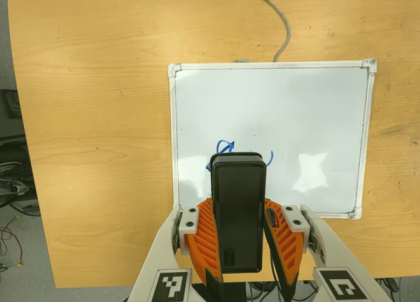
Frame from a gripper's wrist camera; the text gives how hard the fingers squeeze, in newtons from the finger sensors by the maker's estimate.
{"total": 6.6, "left": 5.9, "right": 7.3}